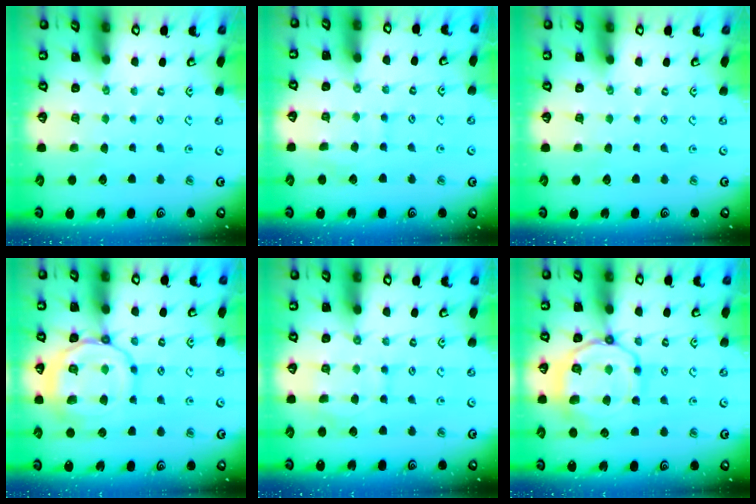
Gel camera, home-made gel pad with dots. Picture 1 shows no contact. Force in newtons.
{"total": 6.9, "press": 6.9, "slide": 0.7}
{"total": 0.0}
{"total": 14.4, "press": 14.4, "slide": 1.1}
{"total": 10.1, "press": 10.0, "slide": 0.9}
{"total": 15.4, "press": 15.4, "slide": 1.4}